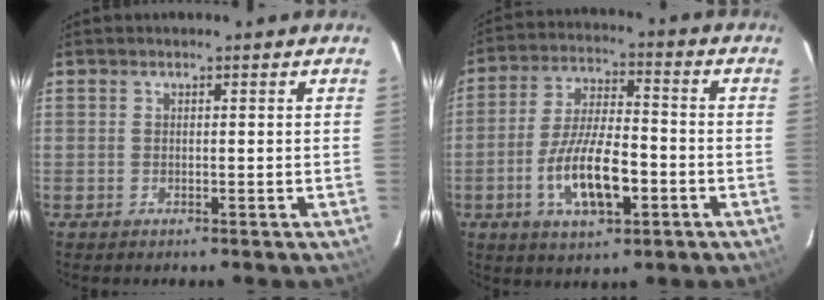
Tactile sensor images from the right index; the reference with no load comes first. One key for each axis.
{"total": 12.7, "fx": -4.5, "fy": 4.6, "fz": 10.9, "tx": -0.216, "ty": -0.005, "tz": -0.075}